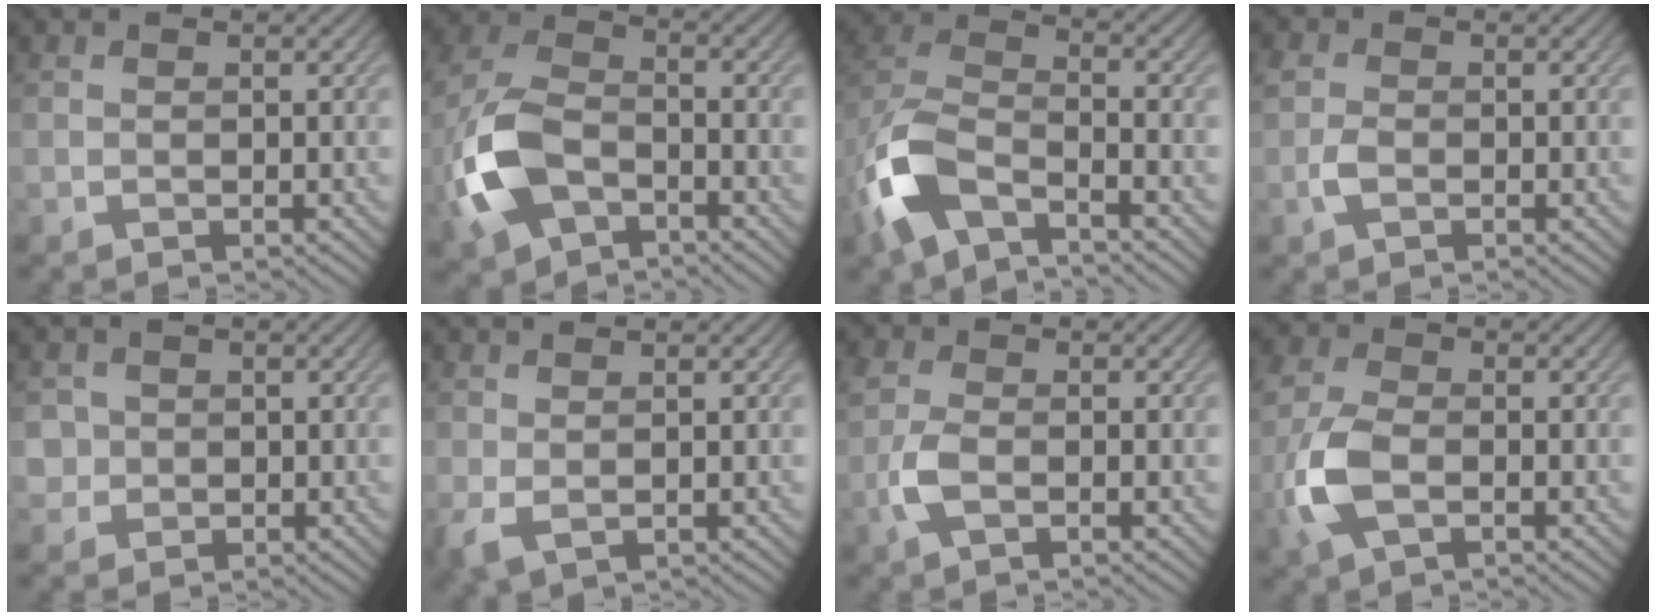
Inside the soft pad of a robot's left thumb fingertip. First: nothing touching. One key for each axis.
{"total": 11.0, "fx": -4.3, "fy": 6.6, "fz": 7.6, "tx": -0.198, "ty": -0.003, "tz": -0.098}
{"total": 10.8, "fx": -5.9, "fy": 4.9, "fz": 7.6, "tx": -0.176, "ty": -0.007, "tz": -0.136}
{"total": 2.1, "fx": -0.7, "fy": 1.4, "fz": 1.4, "tx": -0.036, "ty": 0.005, "tz": -0.021}
{"total": 2.5, "fx": 0.3, "fy": 2.5, "fz": 0.3, "tx": -0.010, "ty": 0.000, "tz": -0.003}
{"total": 2.6, "fx": -0.2, "fy": 1.5, "fz": 2.1, "tx": -0.061, "ty": -0.005, "tz": -0.003}
{"total": 3.5, "fx": -1.1, "fy": 1.8, "fz": 2.8, "tx": -0.074, "ty": 0.004, "tz": -0.032}
{"total": 7.0, "fx": -1.9, "fy": 4.1, "fz": 5.3, "tx": -0.142, "ty": 0.000, "tz": -0.052}